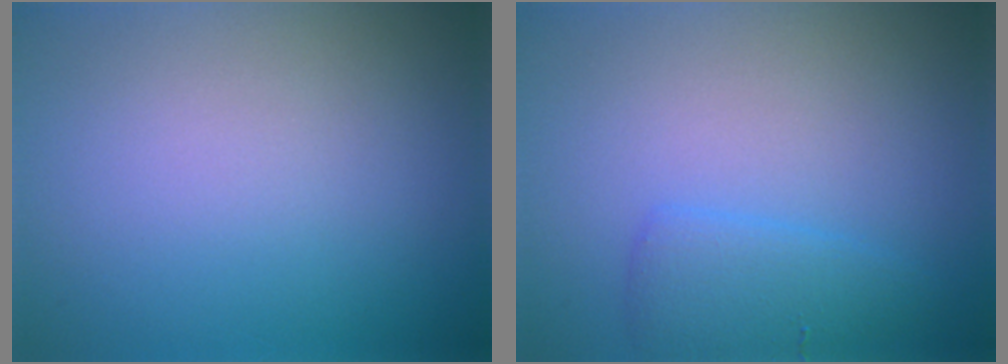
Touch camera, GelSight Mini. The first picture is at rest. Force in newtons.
{"total": 2.4, "press": 2.4, "slide": 0.3}